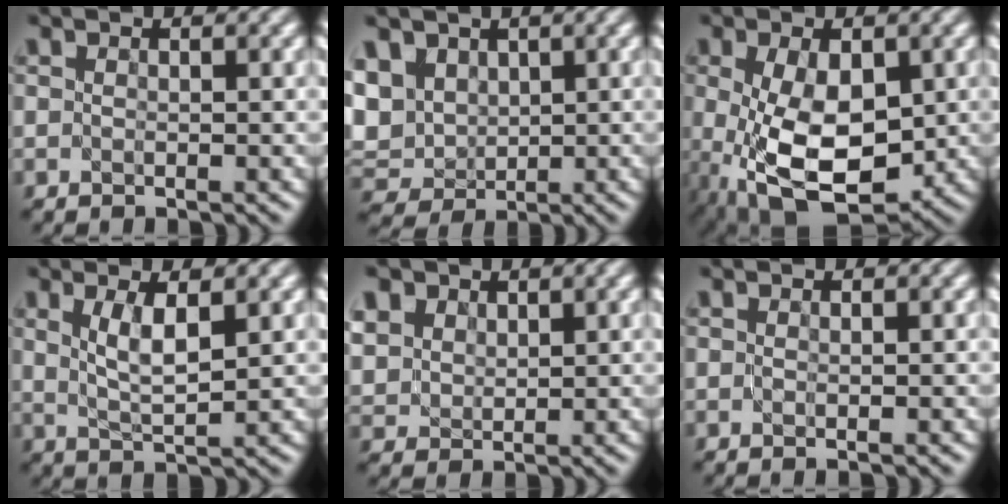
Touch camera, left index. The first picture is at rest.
{"total": 6.5, "force": [2.1, 5.1, 3.4], "torque": [-0.090, 0.022, 0.035]}
{"total": 9.7, "force": [-1.6, 5.4, 7.9], "torque": [-0.170, -0.025, -0.014]}
{"total": 3.3, "force": [1.2, 0.9, 3.0], "torque": [-0.061, -0.004, 0.026]}
{"total": 4.9, "force": [2.7, 3.6, 2.0], "torque": [-0.082, 0.010, 0.061]}
{"total": 0.9, "force": [-0.2, 0.4, 0.8], "torque": [-0.006, -0.008, -0.007]}